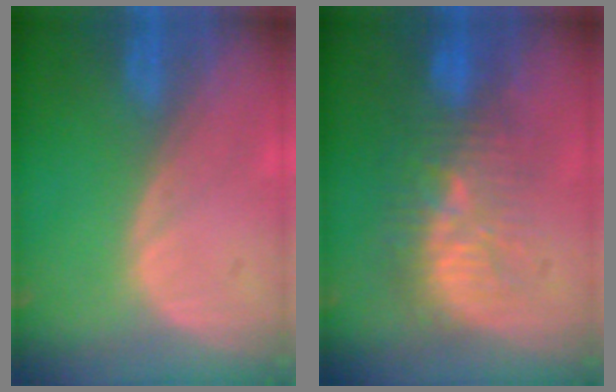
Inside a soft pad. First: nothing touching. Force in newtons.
{"total": 9.6, "press": 9.2, "slide": 2.8}